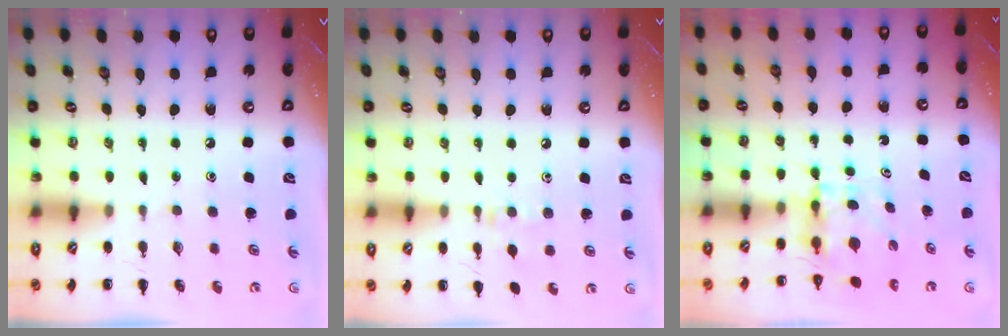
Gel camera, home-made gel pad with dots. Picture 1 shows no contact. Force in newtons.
{"total": 6.4, "press": 6.1, "slide": 1.8}
{"total": 3.9, "press": 3.9, "slide": 0.3}